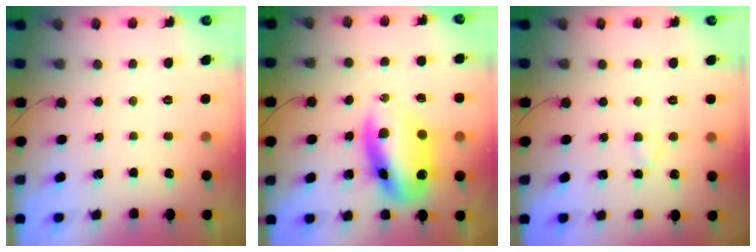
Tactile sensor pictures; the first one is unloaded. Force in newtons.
{"total": 14.4, "press": 13.9, "slide": 3.6}
{"total": 1.9, "press": 1.7, "slide": 0.9}